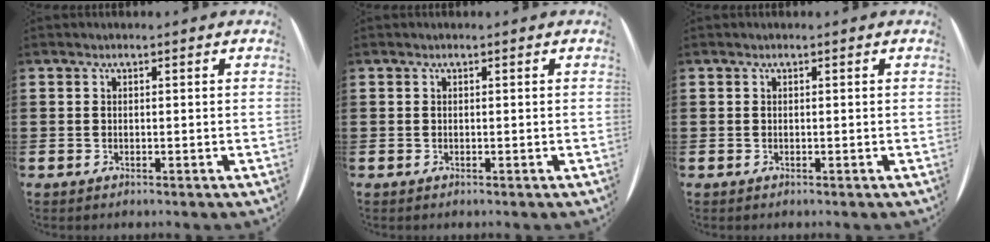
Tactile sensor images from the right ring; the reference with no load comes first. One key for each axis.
{"total": 0.0}
{"total": 0.0}